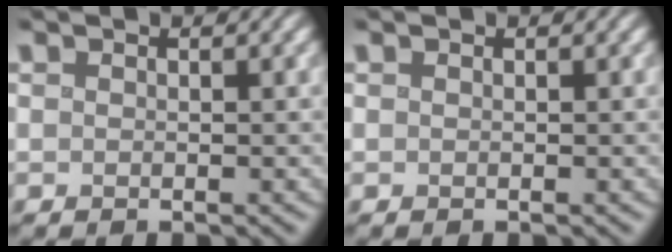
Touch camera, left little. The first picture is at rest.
{"total": 0.0}